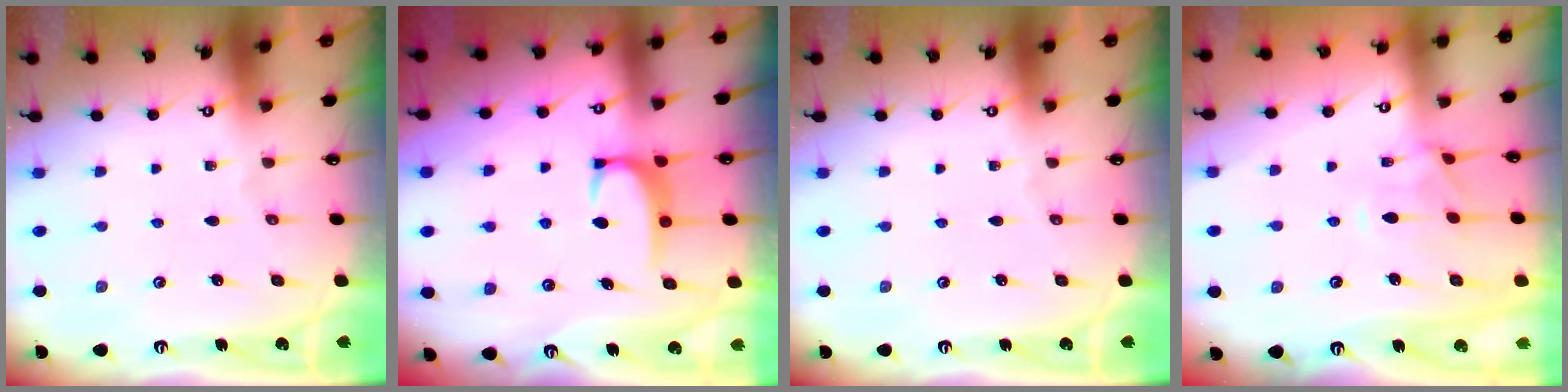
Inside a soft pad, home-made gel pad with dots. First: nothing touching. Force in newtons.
{"total": 2.7, "press": 2.6, "slide": 0.5}
{"total": 0.0}
{"total": 1.9, "press": 1.7, "slide": 0.9}